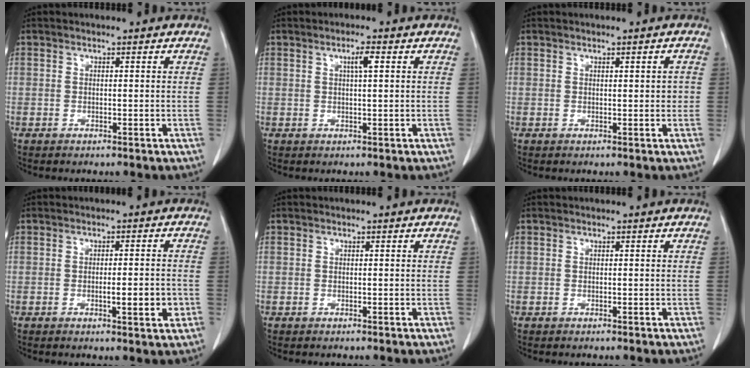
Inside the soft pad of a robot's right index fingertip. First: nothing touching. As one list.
[{"total": 2.2, "force": [0.8, 0.1, 2.0], "torque": [-0.037, 0.002, 0.013]}, {"total": 1.8, "force": [0.3, 0.7, 1.7], "torque": [-0.021, 0.002, 0.004]}, {"total": 4.7, "force": [-1.2, 0.7, 4.5], "torque": [-0.067, -0.004, -0.013]}, {"total": 0.0}, {"total": 0.0}]